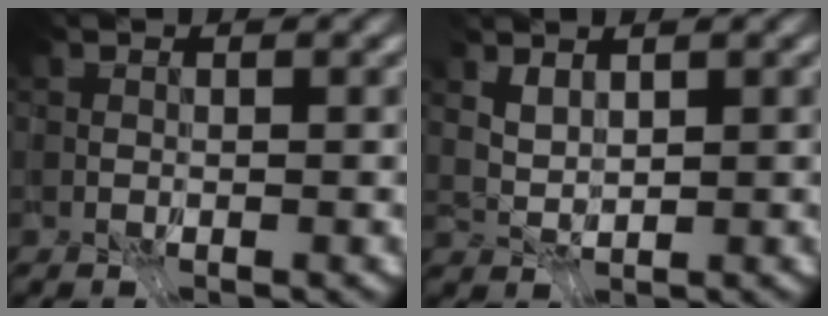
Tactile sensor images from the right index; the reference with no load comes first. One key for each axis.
{"total": 1.5, "fx": 0.4, "fy": -1.2, "fz": -0.7, "tx": 0.006, "ty": -0.011, "tz": 0.031}